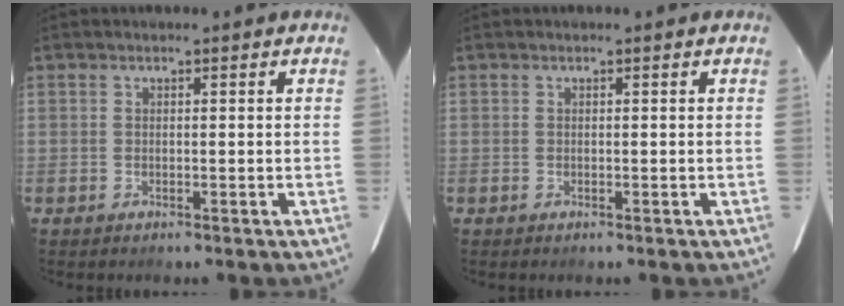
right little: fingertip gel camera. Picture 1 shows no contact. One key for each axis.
{"total": 0.0}